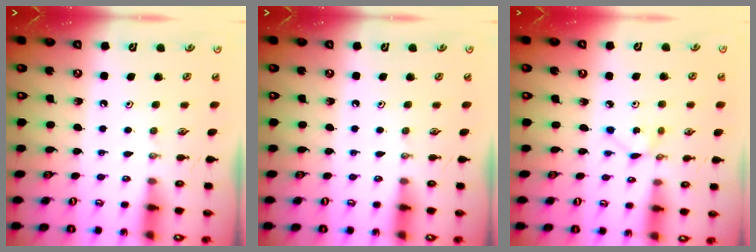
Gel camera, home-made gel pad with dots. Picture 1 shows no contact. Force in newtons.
{"total": 0.0}
{"total": 1.7, "press": 1.7, "slide": 0.3}